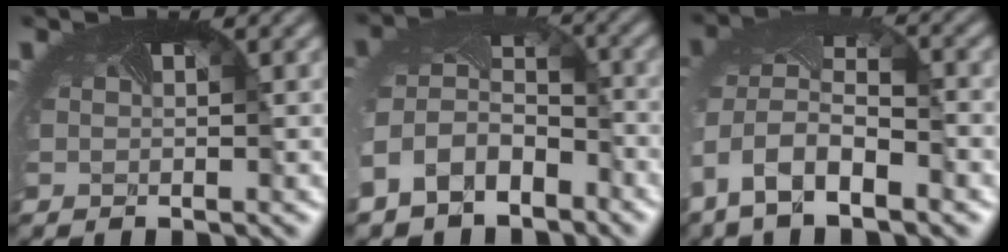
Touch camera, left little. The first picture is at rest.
{"total": 7.6, "force": [-4.2, 5.5, 3.1], "torque": [-0.099, -0.027, -0.073]}
{"total": 9.7, "force": [-4.4, 5.6, 6.7], "torque": [-0.151, -0.028, -0.050]}